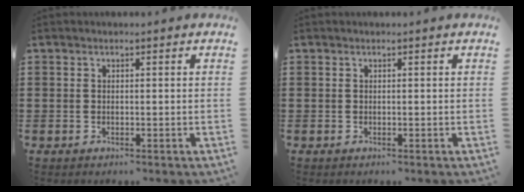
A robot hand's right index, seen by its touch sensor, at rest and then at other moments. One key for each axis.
{"total": 0.0}